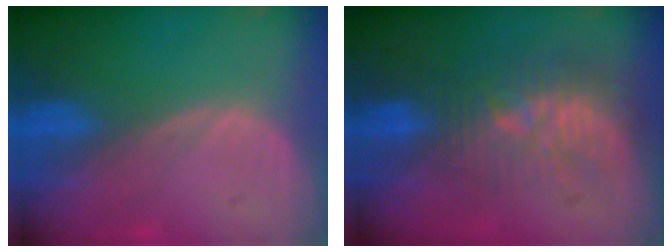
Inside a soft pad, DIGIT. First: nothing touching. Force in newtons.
{"total": 9.6, "press": 8.6, "slide": 4.2}